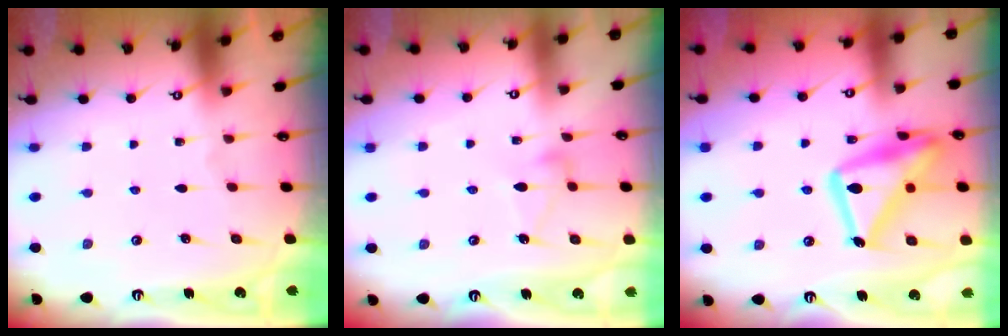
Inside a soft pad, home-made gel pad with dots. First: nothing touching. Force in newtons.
{"total": 6.4, "press": 6.4, "slide": 0.3}
{"total": 21.5, "press": 21.4, "slide": 1.8}